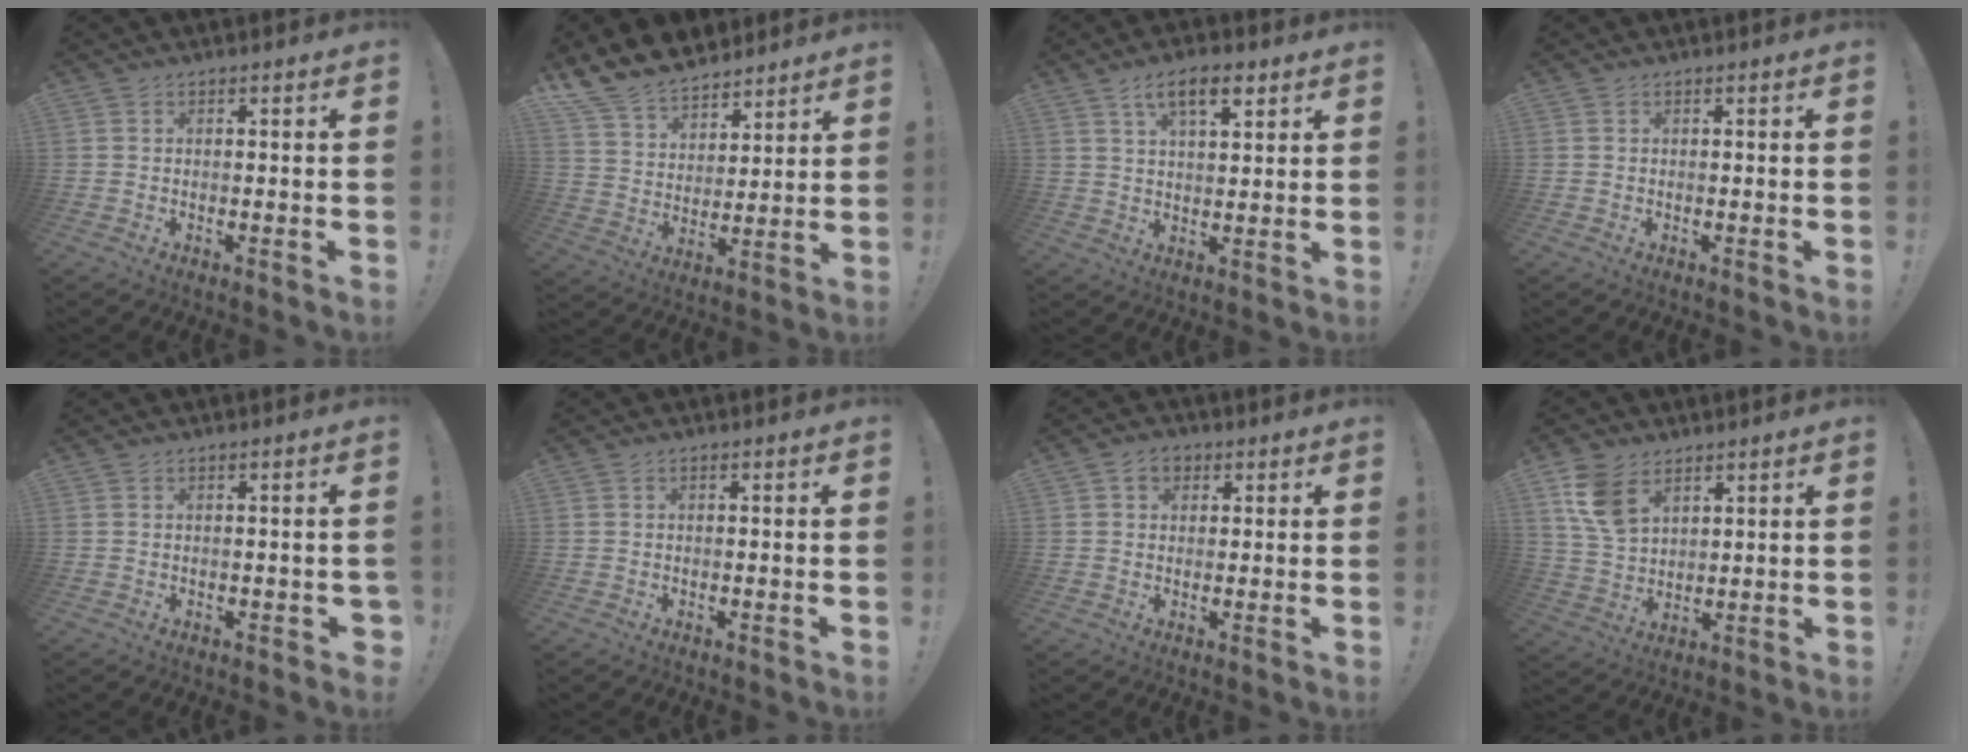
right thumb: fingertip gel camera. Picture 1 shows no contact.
{"total": 12.5, "force": [11.2, 4.7, 3.0], "torque": [-0.078, -0.090, 0.214]}
{"total": 8.3, "force": [4.6, 3.3, 6.1], "torque": [-0.092, -0.012, 0.078]}
{"total": 0.0}
{"total": 0.9, "force": [-0.4, 0.6, 0.6], "torque": [-0.015, 0.006, -0.005]}
{"total": 0.0}
{"total": 4.2, "force": [1.7, 3.2, 2.0], "torque": [-0.024, -0.003, 0.031]}
{"total": 11.0, "force": [6.0, 7.1, 5.9], "torque": [-0.103, -0.022, 0.118]}